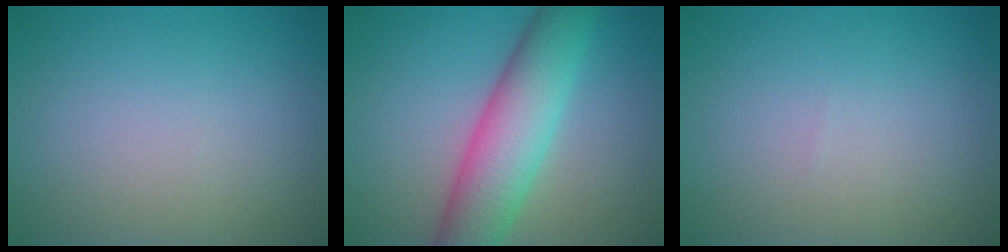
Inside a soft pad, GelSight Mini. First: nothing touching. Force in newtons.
{"total": 7.6, "press": 7.6, "slide": 0.3}
{"total": 0.0}